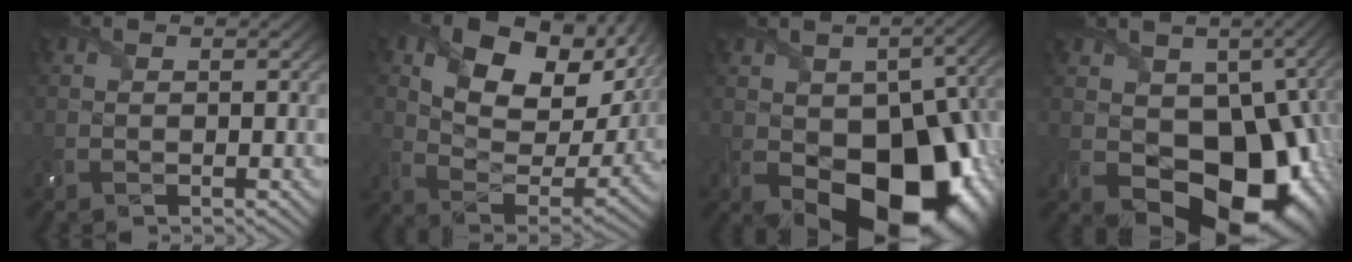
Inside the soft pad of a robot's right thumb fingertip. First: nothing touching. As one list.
[{"total": 15.3, "force": [6.6, 9.2, 10.2], "torque": [-0.162, 0.000, 0.114]}, {"total": 18.3, "force": [-4.8, 11.8, 13.2], "torque": [-0.169, -0.047, -0.043]}, {"total": 16.5, "force": [-2.4, 11.7, 11.4], "torque": [-0.153, -0.054, -0.005]}]